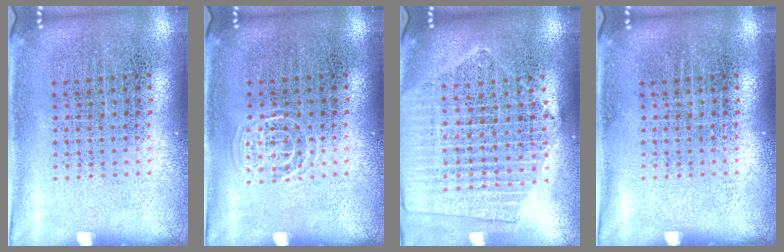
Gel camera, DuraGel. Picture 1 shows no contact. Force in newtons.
{"total": 0.5, "press": 0.5, "slide": 0.1}
{"total": 2.0, "press": 1.9, "slide": 0.8}
{"total": 0.0}